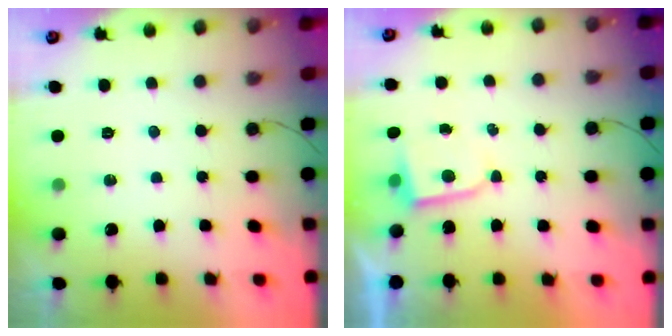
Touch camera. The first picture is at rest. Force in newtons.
{"total": 2.2, "press": 2.2, "slide": 0.3}